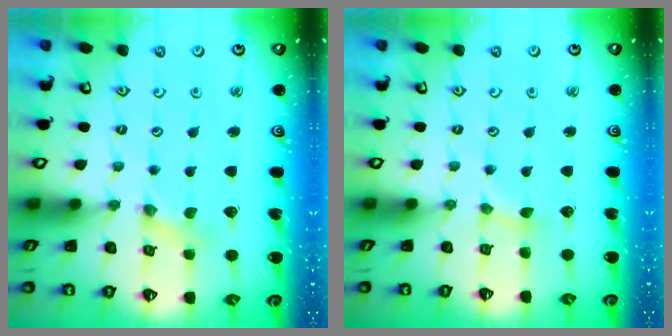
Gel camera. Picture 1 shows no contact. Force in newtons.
{"total": 2.3, "press": 2.3, "slide": 0.3}